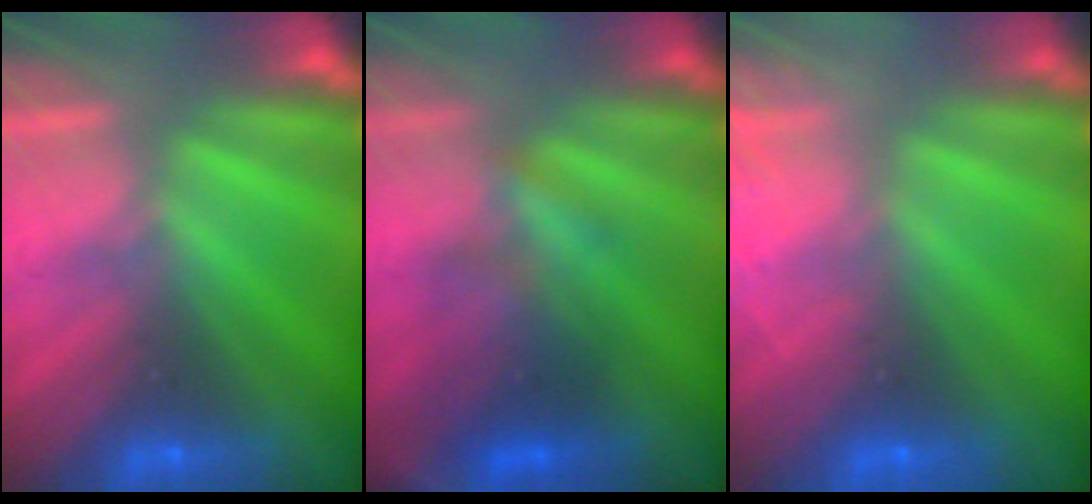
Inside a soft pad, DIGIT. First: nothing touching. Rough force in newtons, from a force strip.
{"total": 3.7}
{"total": 7.1}